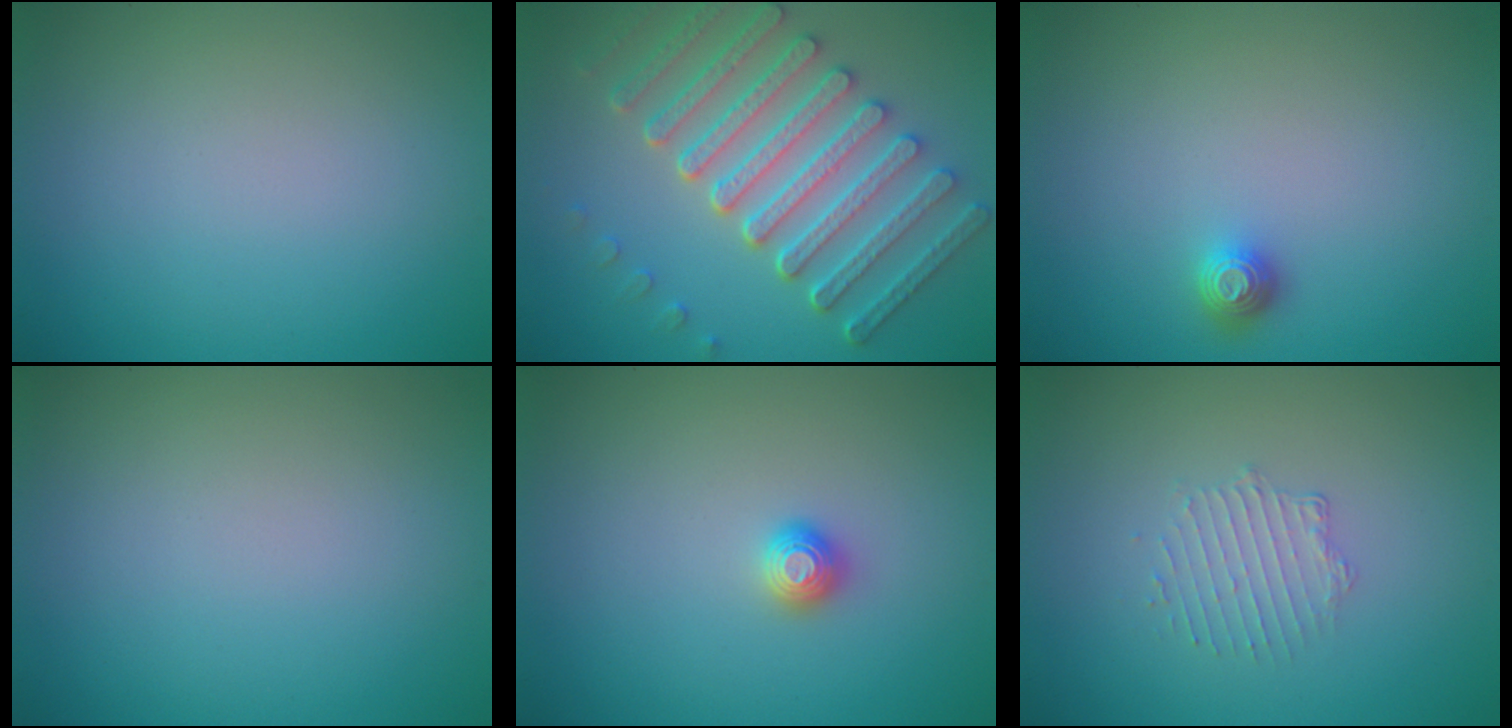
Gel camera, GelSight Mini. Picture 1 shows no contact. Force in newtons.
{"total": 7.9, "press": 6.2, "slide": 5.0}
{"total": 1.2, "press": 1.1, "slide": 0.4}
{"total": 0.0}
{"total": 1.1, "press": 1.1, "slide": 0.1}
{"total": 1.6, "press": 0.9, "slide": 1.3}